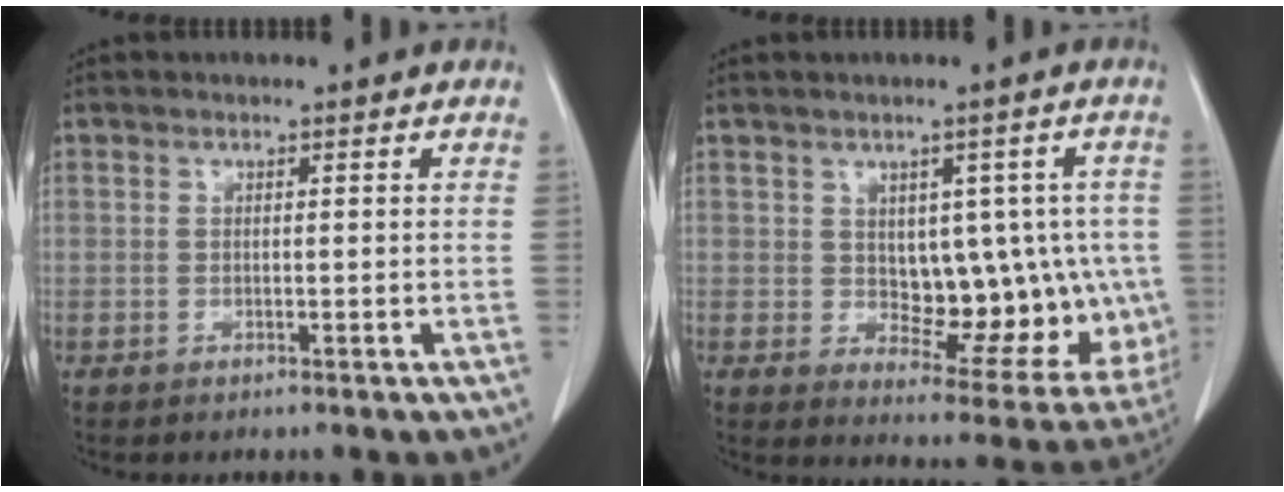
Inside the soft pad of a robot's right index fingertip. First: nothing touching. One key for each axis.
{"total": 13.0, "fx": 0.6, "fy": 7.3, "fz": 10.7, "tx": -0.115, "ty": 0.015, "tz": 0.035}